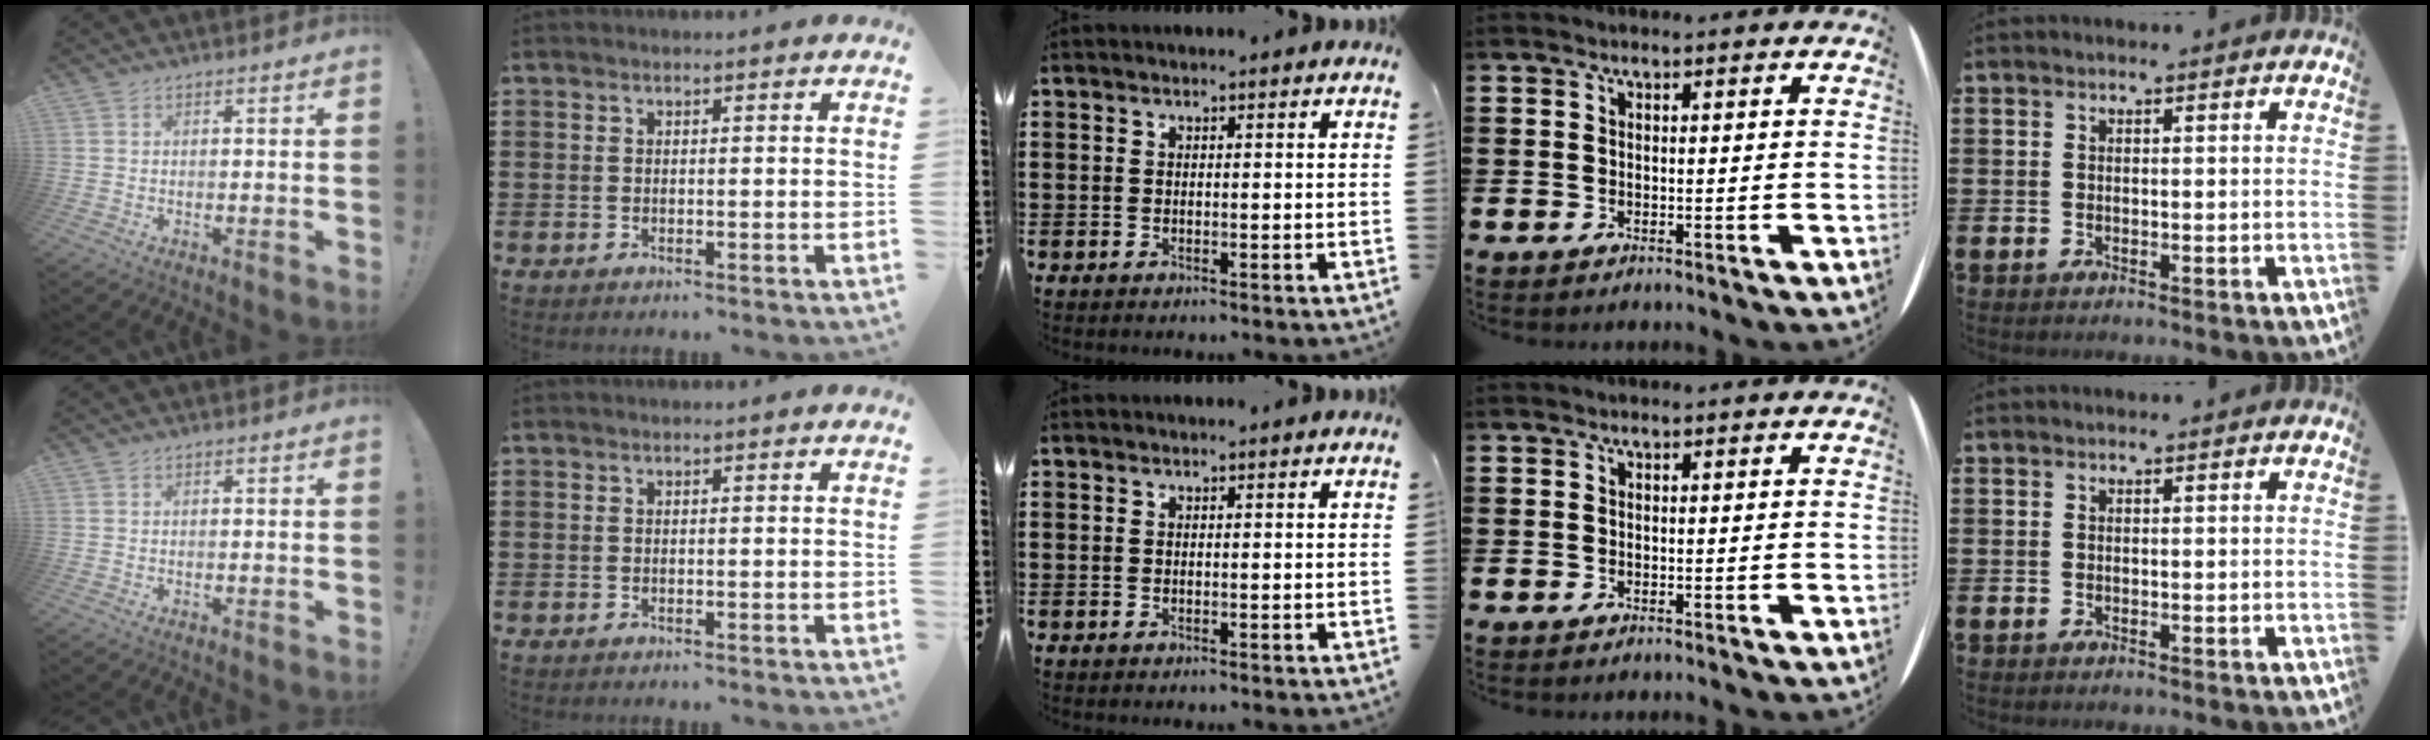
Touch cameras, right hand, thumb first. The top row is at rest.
{}